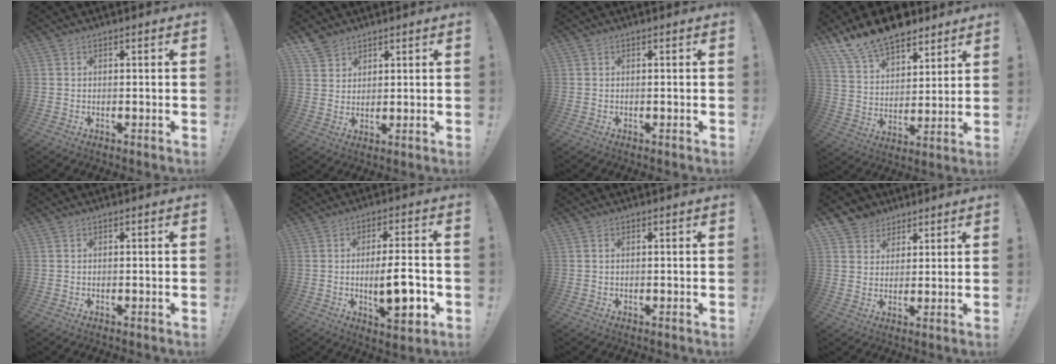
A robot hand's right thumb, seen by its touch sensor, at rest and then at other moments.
{"total": 5.1, "force": [4.0, 3.0, 0.6], "torque": [-0.012, -0.024, 0.078]}
{"total": 0.0}
{"total": 14.6, "force": [11.9, 6.9, 4.9], "torque": [-0.101, -0.086, 0.221]}
{"total": 0.0}
{"total": 12.8, "force": [-2.2, 3.6, 12.0], "torque": [-0.180, -0.002, -0.041]}
{"total": 0.5, "force": [0.2, 0.1, 0.5], "torque": [-0.012, 0.002, 0.004]}
{"total": 5.7, "force": [3.5, 4.5, 0.1], "torque": [0.001, -0.031, 0.069]}